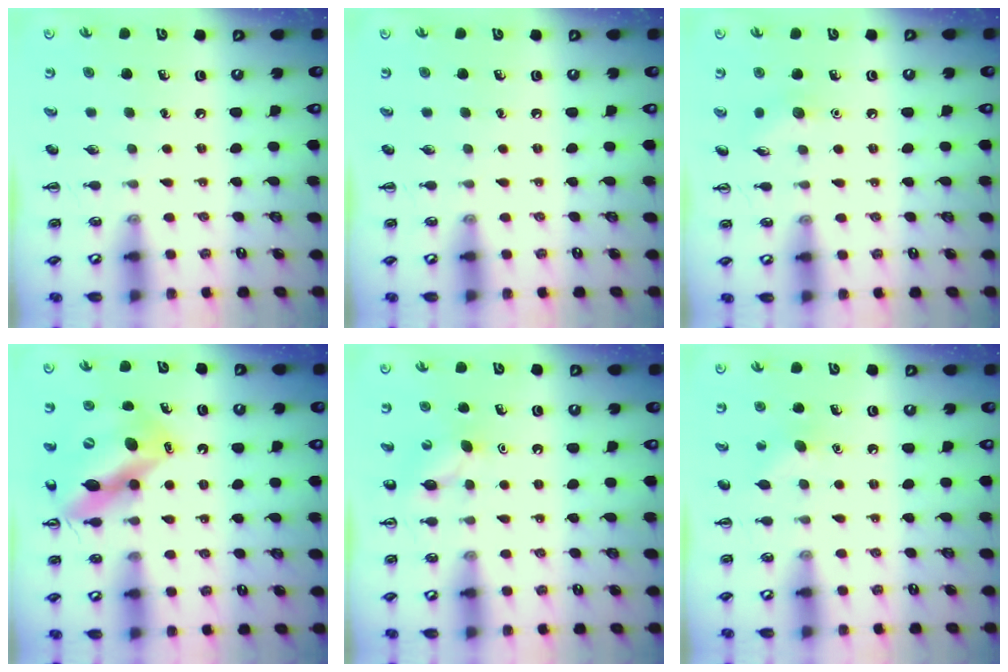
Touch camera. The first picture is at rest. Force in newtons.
{"total": 0.0}
{"total": 5.8, "press": 5.6, "slide": 1.7}
{"total": 14.2, "press": 13.4, "slide": 4.6}
{"total": 6.3, "press": 6.1, "slide": 1.8}
{"total": 5.1, "press": 4.9, "slide": 1.5}